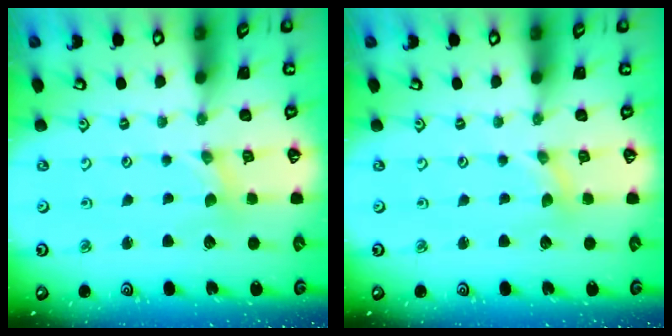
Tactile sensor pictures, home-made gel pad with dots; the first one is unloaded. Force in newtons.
{"total": 0.5, "press": 0.5, "slide": 0.0}